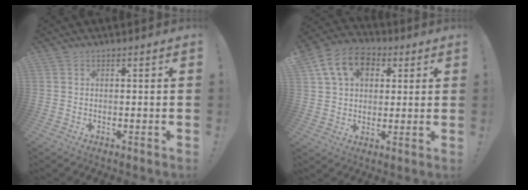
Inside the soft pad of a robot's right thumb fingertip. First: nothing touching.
{"total": 14.3, "force": [5.6, 10.4, 8.0], "torque": [-0.122, -0.010, 0.108]}